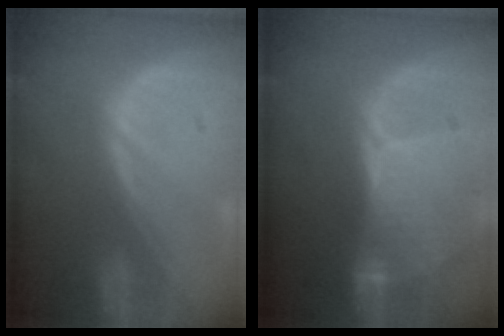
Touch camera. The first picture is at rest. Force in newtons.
{"total": 8.6, "press": 7.7, "slide": 3.8}